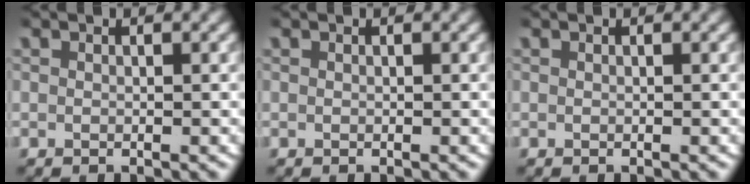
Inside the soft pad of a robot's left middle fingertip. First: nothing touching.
{"total": 0.0}
{"total": 0.0}